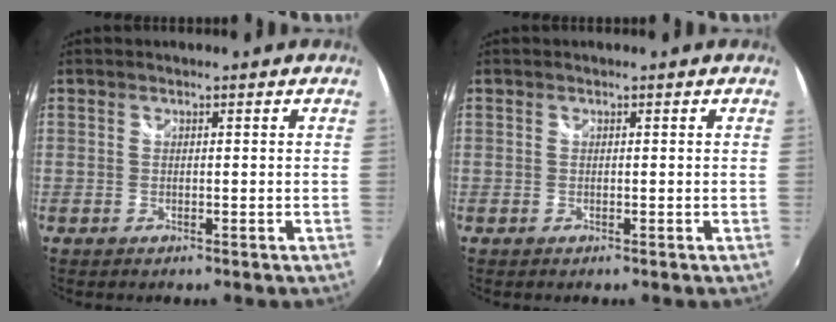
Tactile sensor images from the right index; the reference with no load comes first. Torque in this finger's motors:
{"motor_torque": [-0.49, 0.67, 0.00, 0.00]}